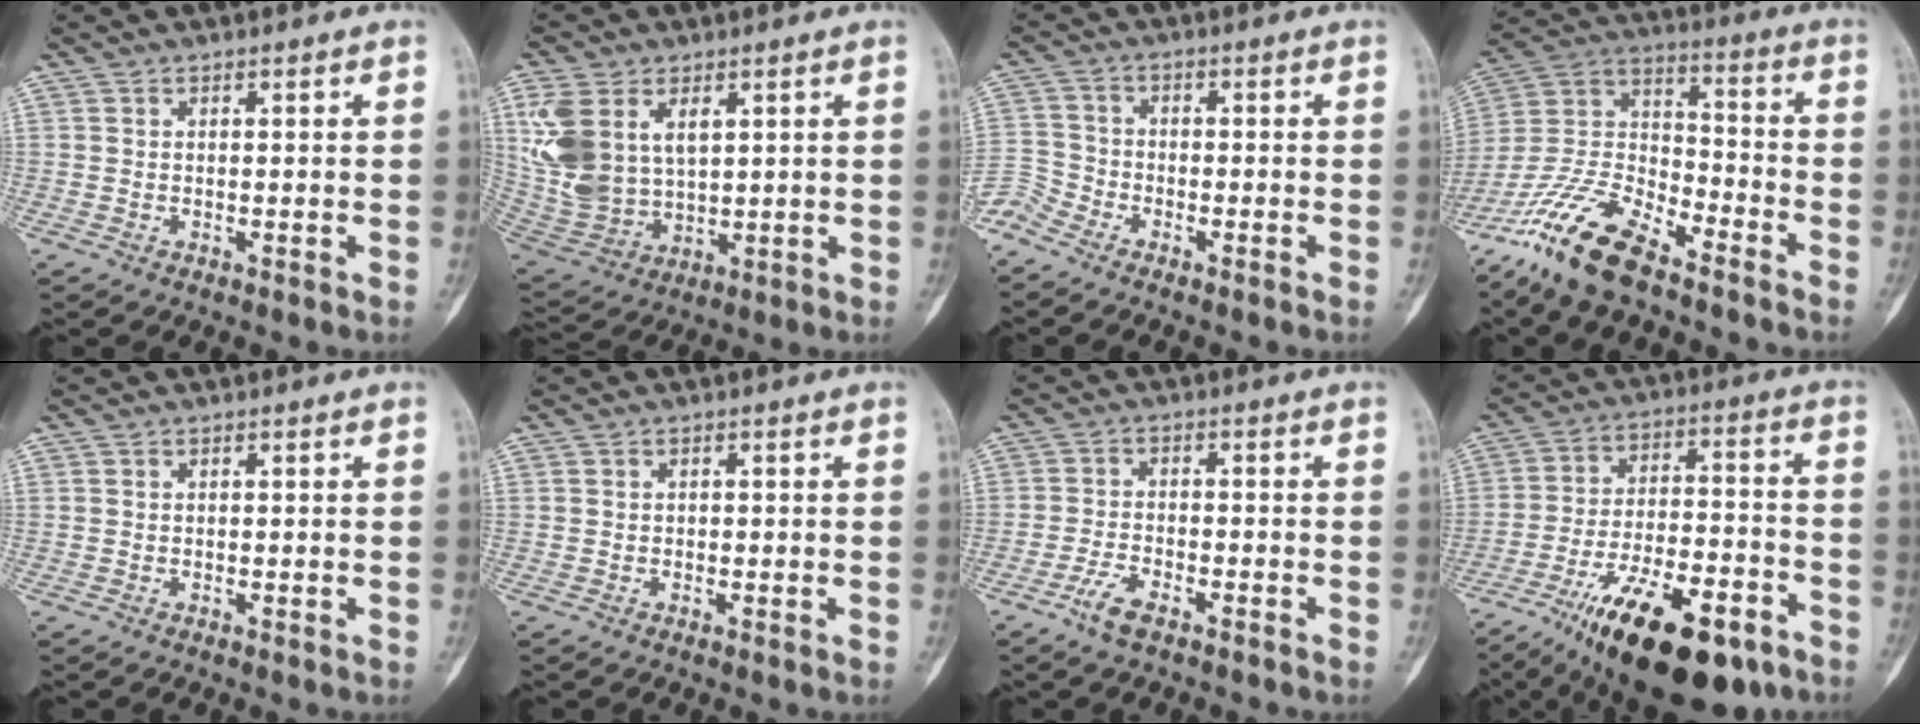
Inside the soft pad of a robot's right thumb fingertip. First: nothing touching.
{"total": 14.5, "force": [4.6, 9.3, 10.1], "torque": [-0.204, -0.008, 0.108]}
{"total": 4.8, "force": [-4.4, 1.7, 1.1], "torque": [-0.030, 0.012, -0.097]}
{"total": 16.9, "force": [-12.5, 5.6, 9.9], "torque": [-0.200, 0.066, -0.237]}
{"total": 0.0}
{"total": 0.5, "force": [0.0, 0.5, 0.2], "torque": [0.006, 0.004, -0.002]}
{"total": 4.5, "force": [-3.1, 1.4, 2.9], "torque": [-0.067, 0.017, -0.057]}
{"total": 23.1, "force": [-13.8, 8.8, 16.3], "torque": [-0.252, 0.064, -0.217]}